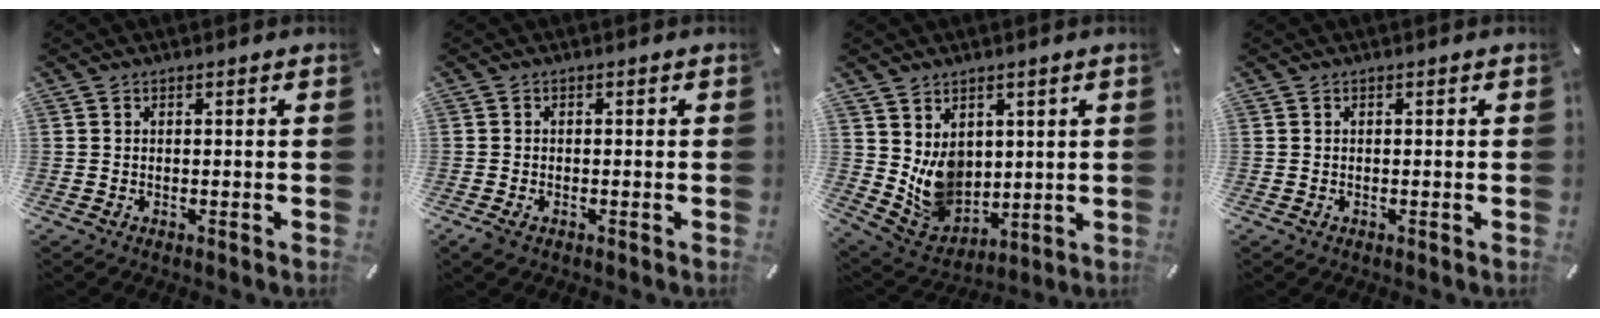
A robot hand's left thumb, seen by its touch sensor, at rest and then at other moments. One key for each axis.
{"total": 1.2, "fx": -0.6, "fy": 0.7, "fz": 0.7, "tx": -0.013, "ty": 0.001, "tz": -0.011}
{"total": 9.4, "fx": 3.1, "fy": 8.3, "fz": 3.4, "tx": -0.063, "ty": -0.037, "tz": 0.068}
{"total": 0.0}